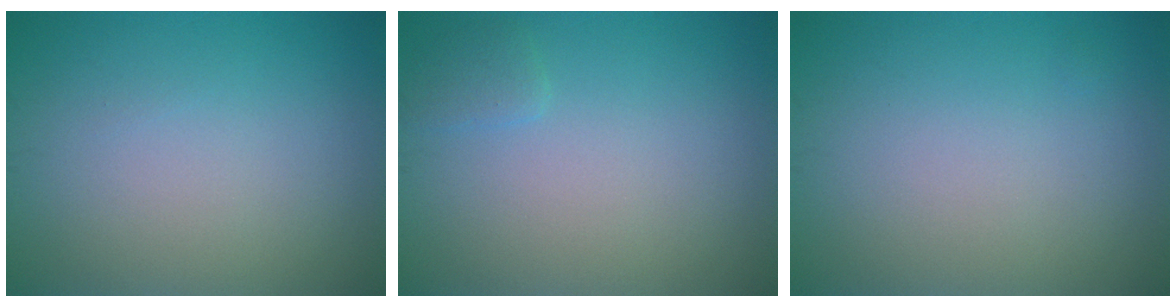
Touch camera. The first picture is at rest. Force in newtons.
{"total": 1.0, "press": 1.0, "slide": 0.1}
{"total": 0.0}